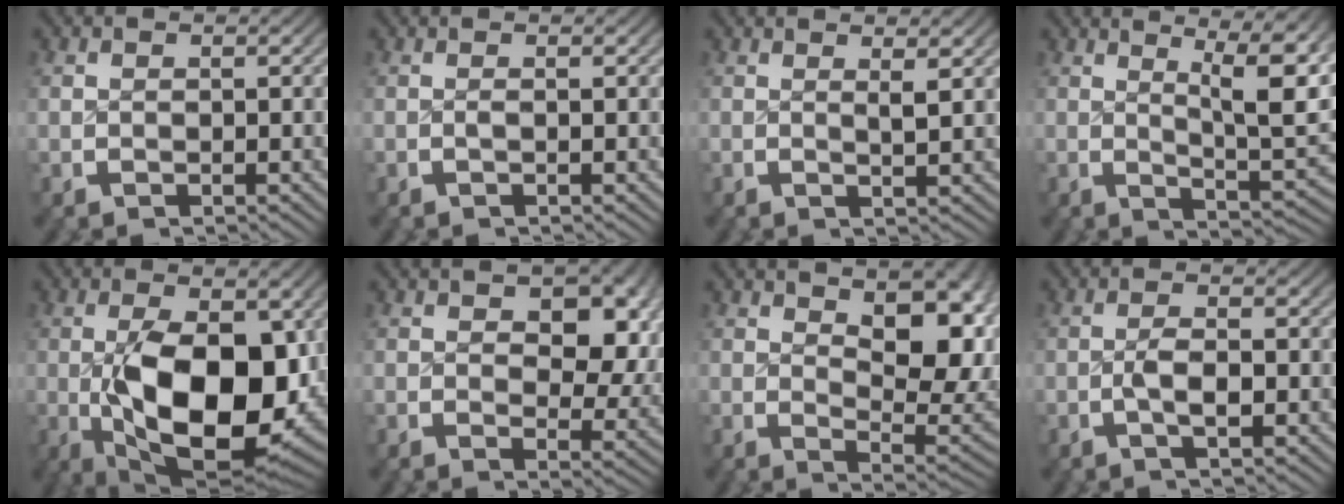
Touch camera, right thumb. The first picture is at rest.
{"total": 0.8, "force": [-0.1, -0.8, -0.1], "torque": [0.000, -0.001, -0.002]}
{"total": 1.5, "force": [1.0, -1.1, 0.3], "torque": [-0.004, -0.003, 0.017]}
{"total": 6.6, "force": [2.4, 1.7, 5.9], "torque": [-0.068, -0.008, 0.037]}
{"total": 15.7, "force": [-2.3, 8.5, 13.0], "torque": [-0.247, -0.060, -0.012]}
{"total": 6.2, "force": [1.4, 3.7, 4.7], "torque": [-0.065, -0.026, 0.027]}
{"total": 7.2, "force": [1.5, 3.7, 6.0], "torque": [-0.096, -0.041, 0.040]}
{"total": 1.7, "force": [-0.6, 0.2, 1.6], "torque": [-0.032, 0.000, -0.015]}